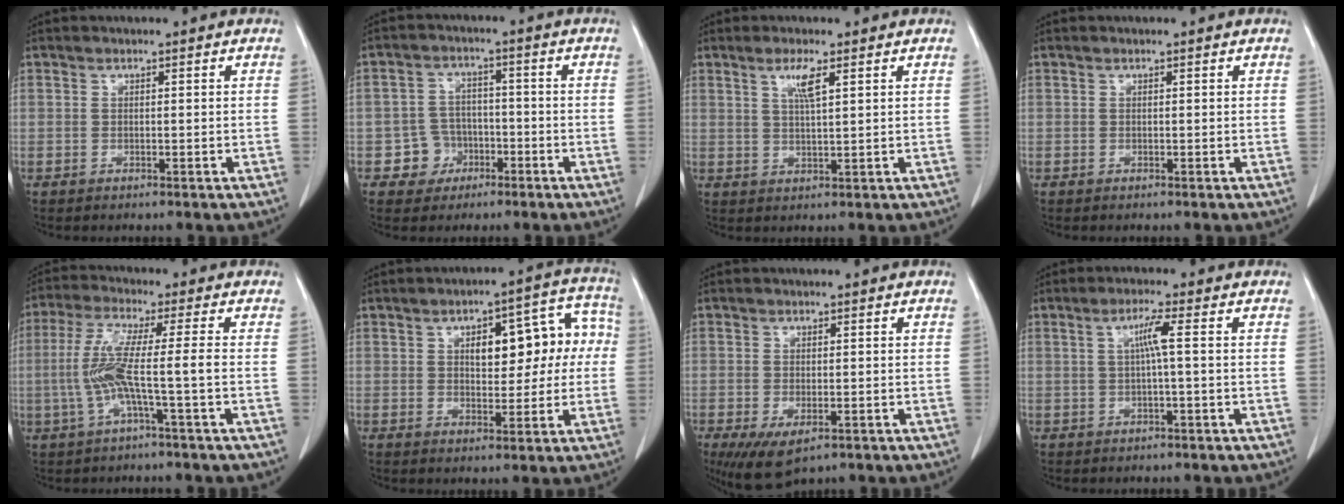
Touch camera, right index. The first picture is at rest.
{"total": 5.1, "force": [-2.2, 4.5, 0.5], "torque": [0.001, 0.016, -0.032]}
{"total": 3.6, "force": [1.8, 0.2, 3.1], "torque": [-0.062, -0.001, 0.035]}
{"total": 0.0}
{"total": 7.8, "force": [-1.6, -0.6, 7.6], "torque": [-0.163, 0.008, -0.032]}
{"total": 11.1, "force": [1.6, 5.1, 9.7], "torque": [-0.114, 0.044, 0.025]}
{"total": 6.3, "force": [-3.4, 2.7, 4.6], "torque": [-0.077, -0.016, -0.050]}
{"total": 3.3, "force": [0.4, -0.4, 3.2], "torque": [-0.063, 0.006, 0.007]}